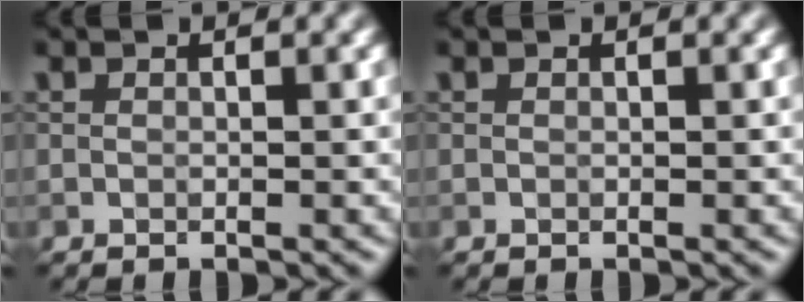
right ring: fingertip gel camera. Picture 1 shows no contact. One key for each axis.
{"total": 0.0}